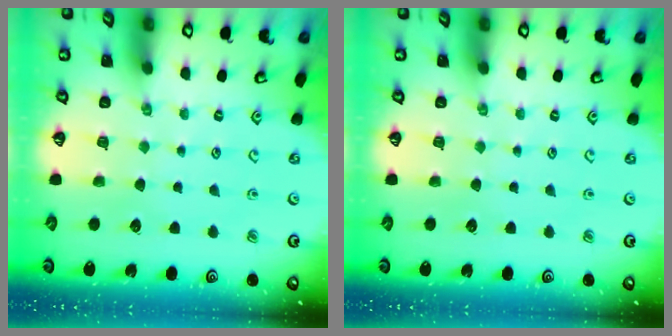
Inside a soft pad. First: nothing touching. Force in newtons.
{"total": 0.0}